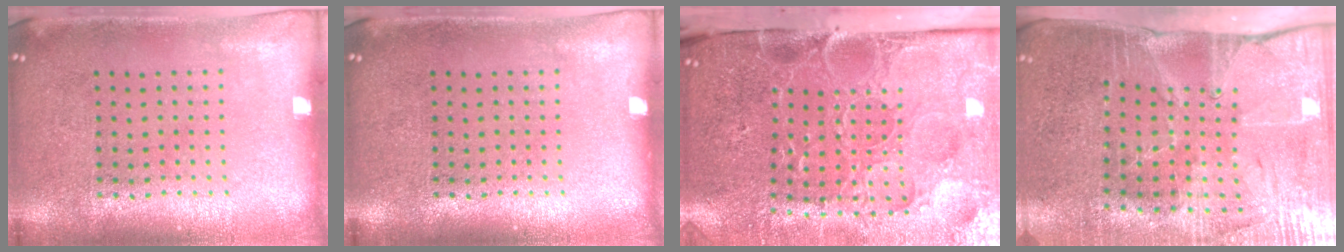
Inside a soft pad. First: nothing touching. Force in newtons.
{"total": 0.0}
{"total": 5.2, "press": 4.1, "slide": 3.3}
{"total": 4.4, "press": 3.7, "slide": 2.4}